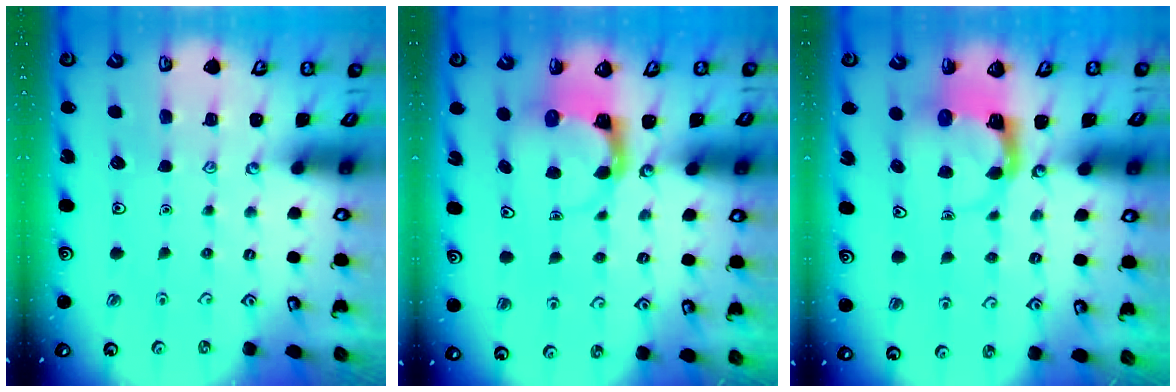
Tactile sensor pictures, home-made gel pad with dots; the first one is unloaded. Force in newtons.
{"total": 4.0, "press": 3.9, "slide": 0.4}
{"total": 4.2, "press": 4.2, "slide": 0.3}